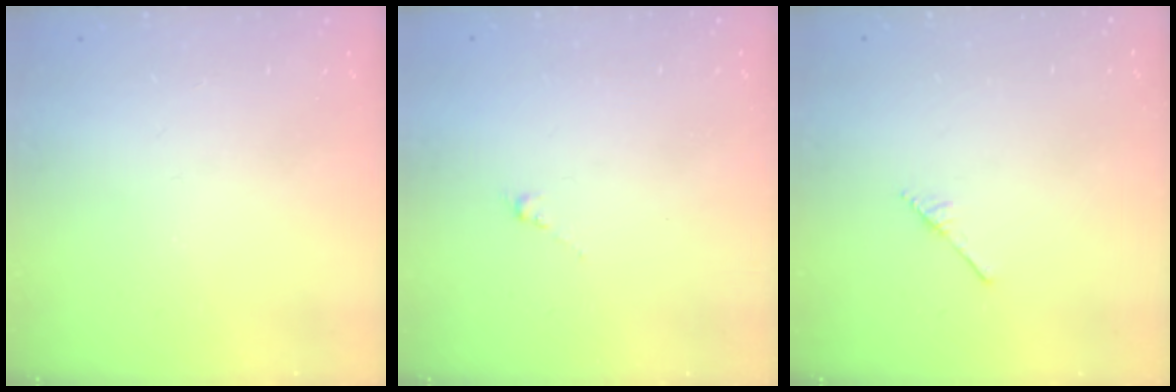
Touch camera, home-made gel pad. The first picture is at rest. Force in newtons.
{"total": 0.5, "press": 0.3, "slide": 0.4}
{"total": 2.5, "press": 2.4, "slide": 0.3}